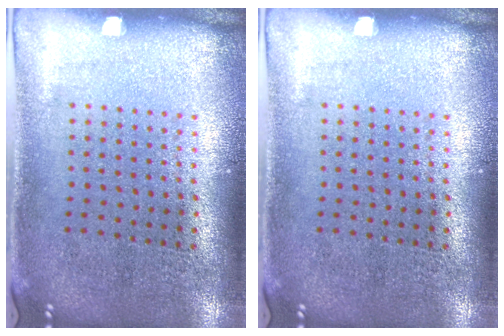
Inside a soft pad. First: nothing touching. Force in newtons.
{"total": 0.0}